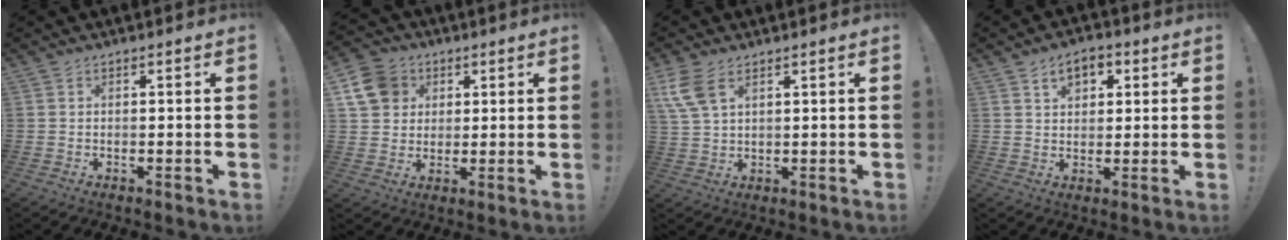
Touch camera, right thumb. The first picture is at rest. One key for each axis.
{"total": 11.5, "fx": 4.1, "fy": 9.9, "fz": 4.2, "tx": -0.064, "ty": -0.013, "tz": 0.085}
{"total": 7.6, "fx": 4.0, "fy": 3.9, "fz": 5.1, "tx": -0.109, "ty": -0.012, "tz": 0.078}
{"total": 6.9, "fx": 3.0, "fy": 4.8, "fz": 4.0, "tx": -0.049, "ty": -0.003, "tz": 0.051}